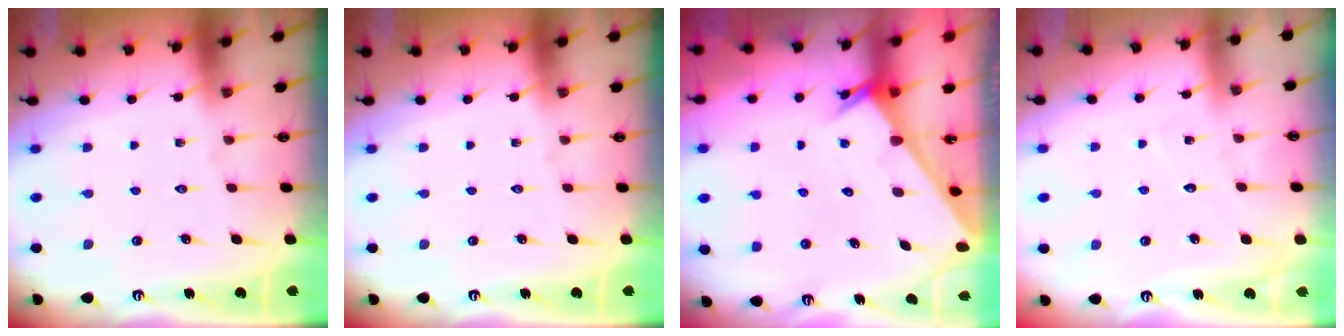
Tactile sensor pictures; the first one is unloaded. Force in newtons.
{"total": 0.0}
{"total": 2.0, "press": 2.0, "slide": 0.2}
{"total": 4.7, "press": 4.7, "slide": 0.4}